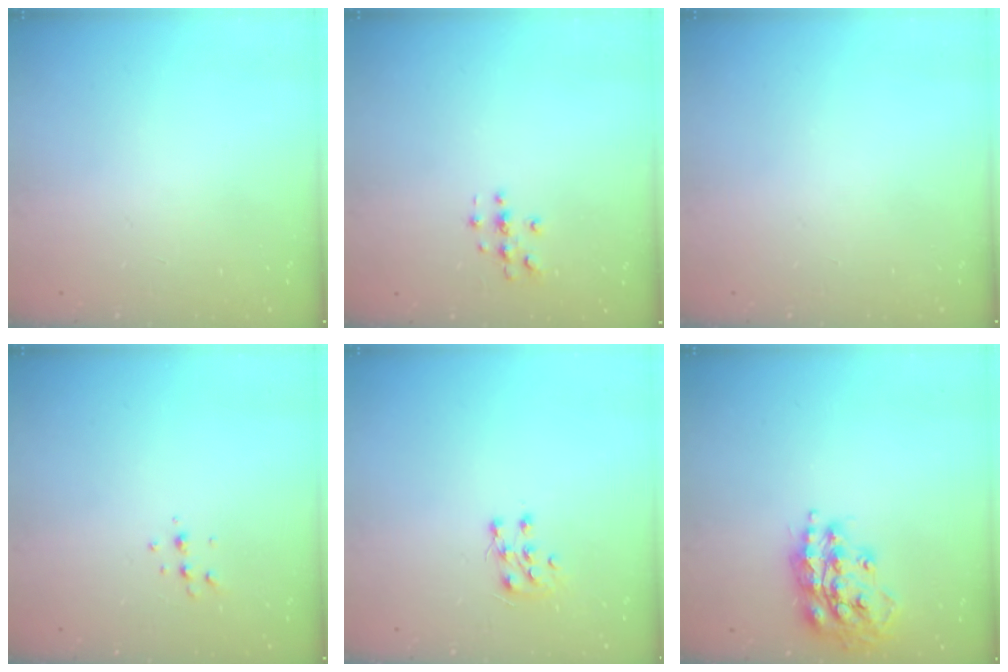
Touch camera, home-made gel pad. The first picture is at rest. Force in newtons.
{"total": 2.7, "press": 2.7, "slide": 0.3}
{"total": 0.0}
{"total": 4.3, "press": 4.2, "slide": 0.6}
{"total": 6.8, "press": 6.7, "slide": 0.6}
{"total": 16.2, "press": 16.2, "slide": 1.4}